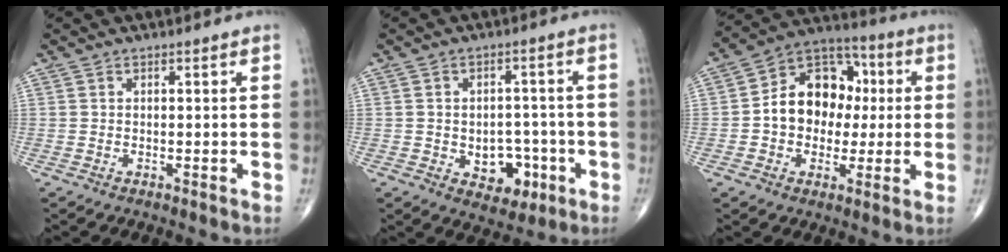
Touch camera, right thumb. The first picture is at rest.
{"total": 8.1, "force": [-2.5, 5.9, 5.0], "torque": [-0.028, 0.022, -0.023]}
{"total": 14.9, "force": [0.5, 11.5, 9.5], "torque": [-0.105, 0.032, -0.002]}